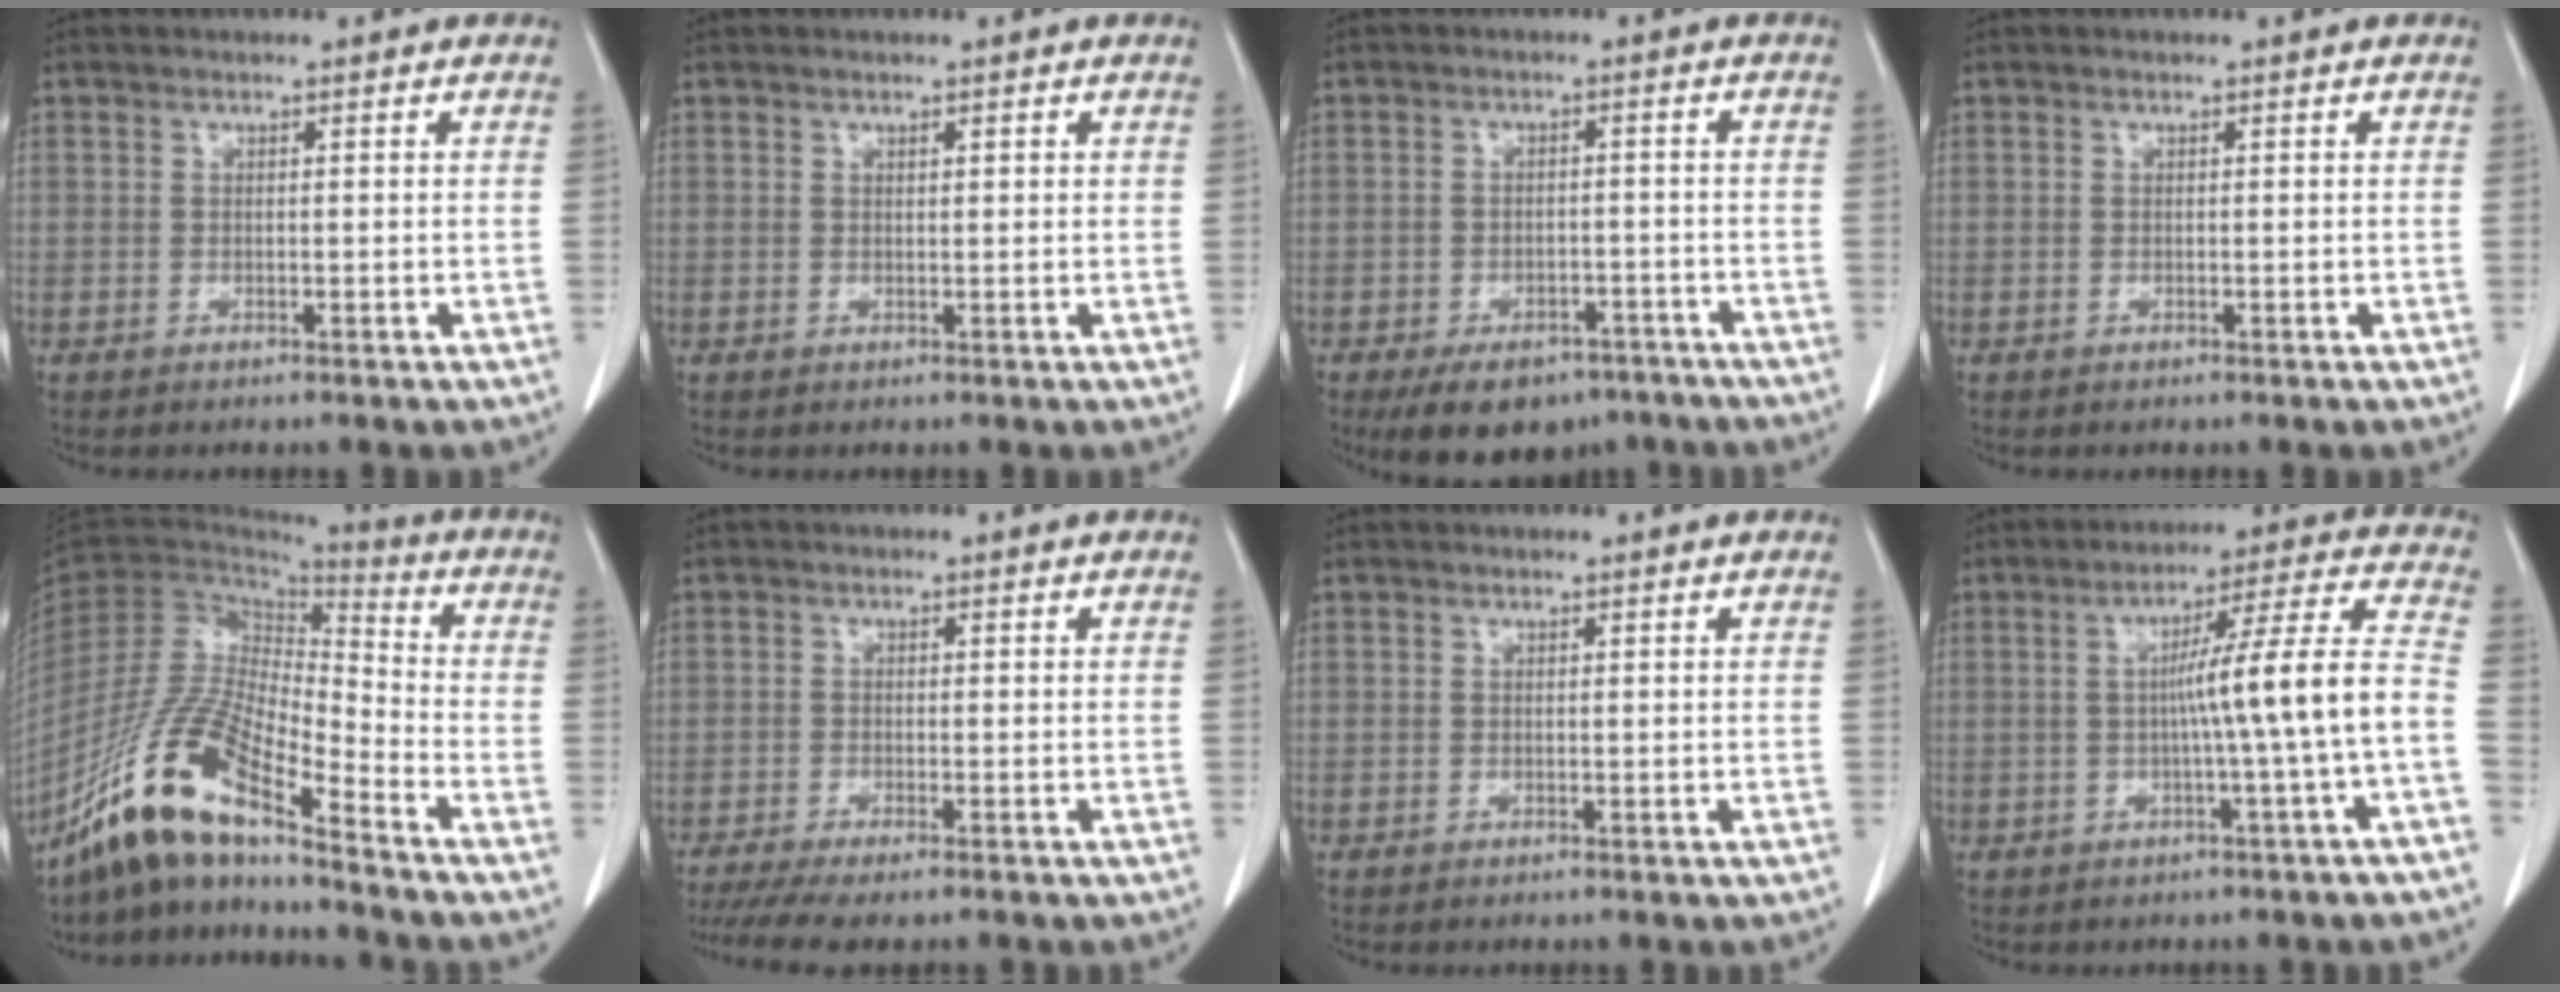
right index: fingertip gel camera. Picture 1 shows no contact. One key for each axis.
{"total": 0.7, "fx": 0.4, "fy": 0.2, "fz": 0.5, "tx": -0.010, "ty": -0.001, "tz": 0.006}
{"total": 9.5, "fx": -6.9, "fy": 5.2, "fz": 4.0, "tx": -0.051, "ty": 0.005, "tz": -0.099}
{"total": 0.0}
{"total": 16.3, "fx": -12.0, "fy": 2.6, "fz": 10.8, "tx": -0.215, "ty": -0.012, "tz": -0.224}
{"total": 8.1, "fx": -6.6, "fy": 1.2, "fz": 4.5, "tx": -0.065, "ty": -0.012, "tz": -0.103}
{"total": 0.0}
{"total": 10.9, "fx": -1.8, "fy": -1.7, "fz": 10.6, "tx": -0.158, "ty": 0.019, "tz": -0.024}